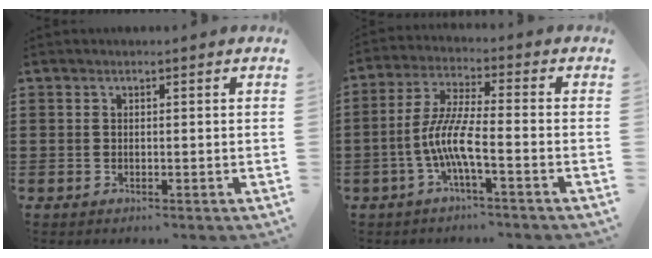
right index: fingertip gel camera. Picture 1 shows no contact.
{"total": 7.7, "force": [-2.8, 1.0, 7.1], "torque": [-0.163, -0.014, -0.062]}